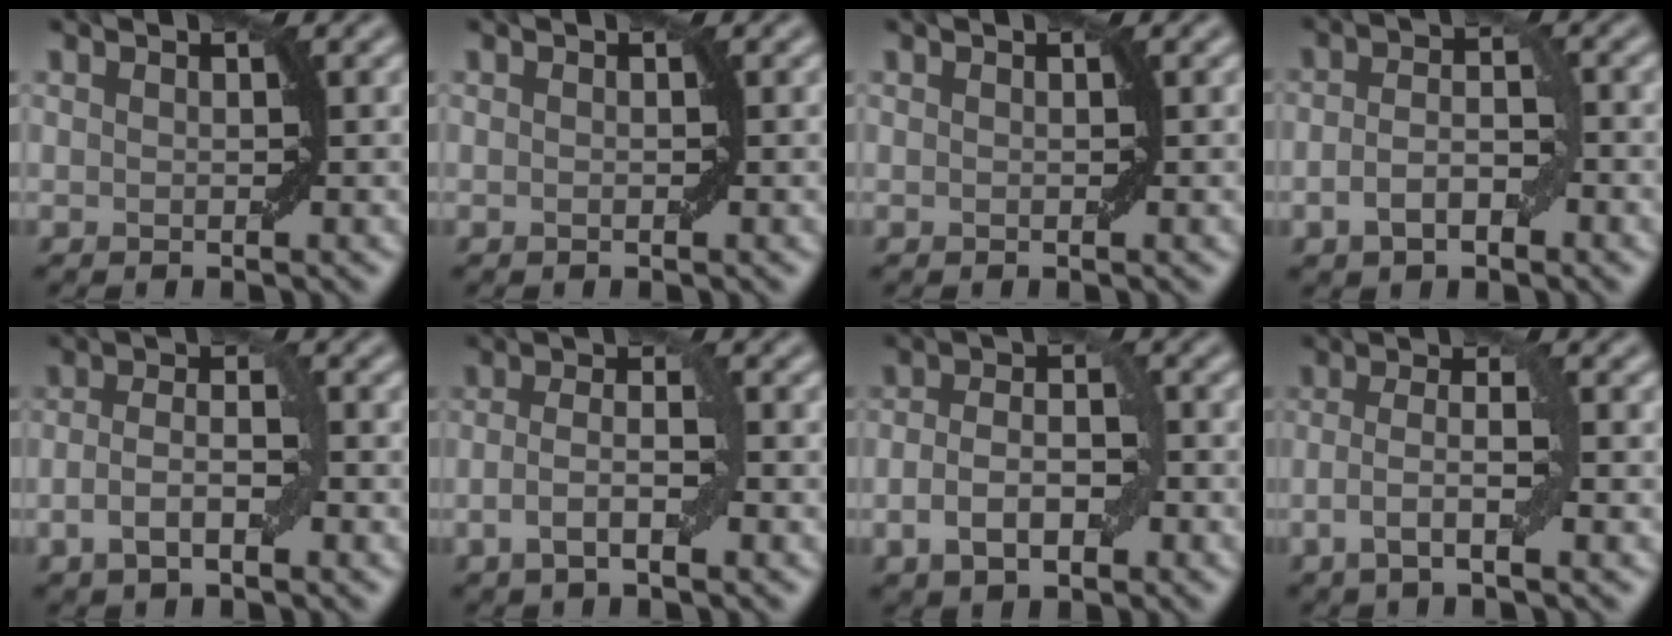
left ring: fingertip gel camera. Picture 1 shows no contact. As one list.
[{"total": 0.0}, {"total": 0.0}, {"total": 3.6, "force": [-1.3, 1.8, 2.9], "torque": [-0.055, 0.003, -0.027]}, {"total": 3.7, "force": [-1.2, 1.5, 3.1], "torque": [-0.061, 0.003, -0.027]}, {"total": 3.5, "force": [-1.1, 1.0, 3.1], "torque": [-0.061, 0.004, -0.026]}, {"total": 4.7, "force": [-1.5, 2.6, 3.7], "torque": [-0.065, 0.003, -0.029]}, {"total": 3.8, "force": [-1.1, 0.8, 3.5], "torque": [-0.067, 0.006, -0.026]}]